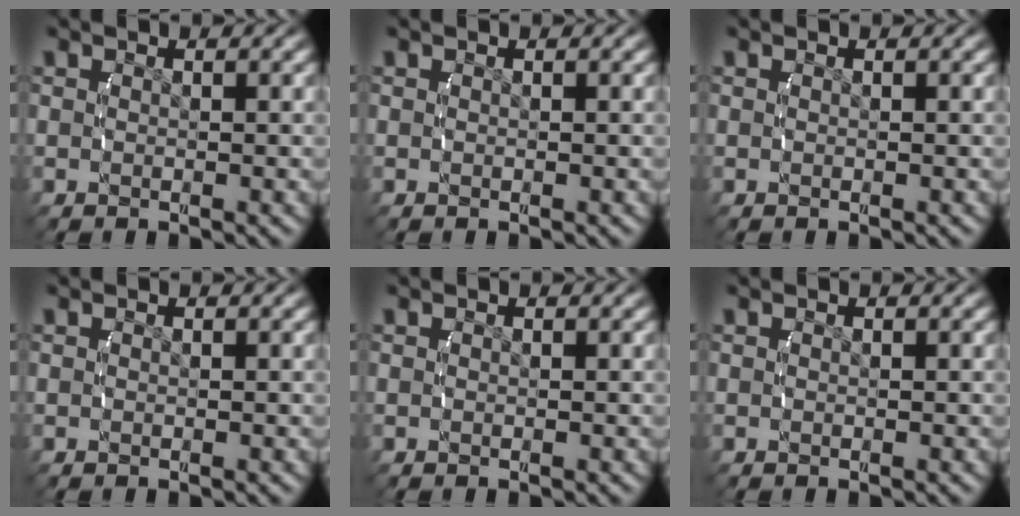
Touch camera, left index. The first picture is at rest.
{"total": 0.0}
{"total": 0.0}
{"total": 0.0}
{"total": 0.0}
{"total": 0.0}